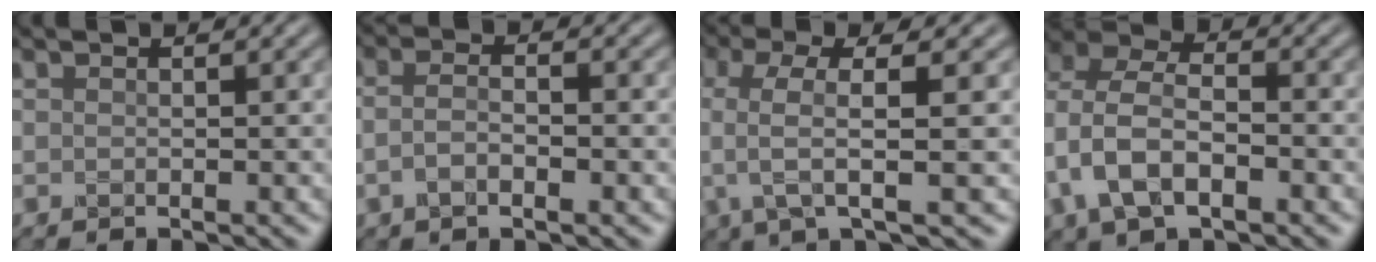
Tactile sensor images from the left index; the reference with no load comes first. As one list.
[{"total": 2.5, "force": [-0.8, 0.8, 2.2], "torque": [-0.045, 0.004, -0.019]}, {"total": 5.4, "force": [0.4, 1.2, 5.3], "torque": [-0.105, 0.005, 0.005]}, {"total": 7.4, "force": [-1.5, 5.0, 5.2], "torque": [-0.118, 0.008, -0.038]}]